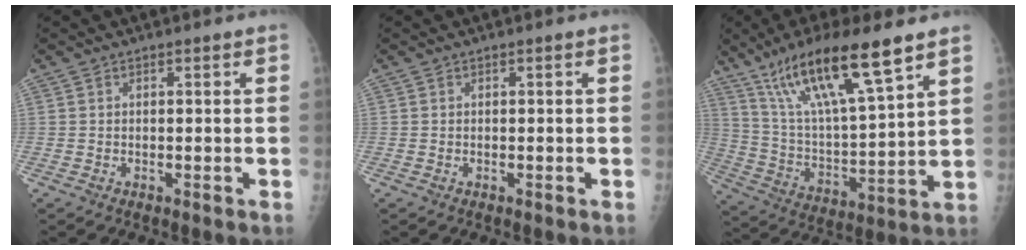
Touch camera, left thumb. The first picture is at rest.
{"total": 0.0}
{"total": 20.0, "force": [12.8, 3.6, 14.9], "torque": [-0.261, -0.043, 0.241]}